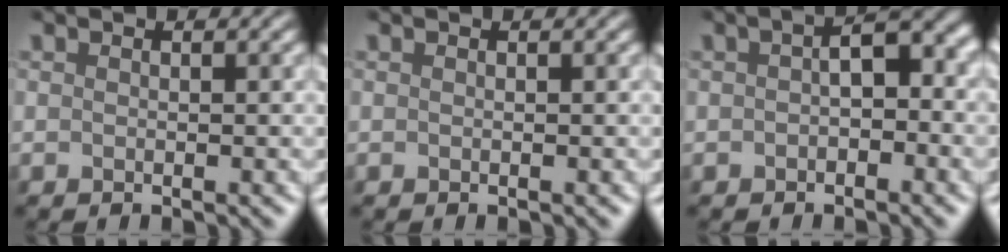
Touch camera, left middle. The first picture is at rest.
{"total": 0.0}
{"total": 2.7, "force": [-0.7, 1.2, 2.3], "torque": [-0.032, 0.013, -0.018]}